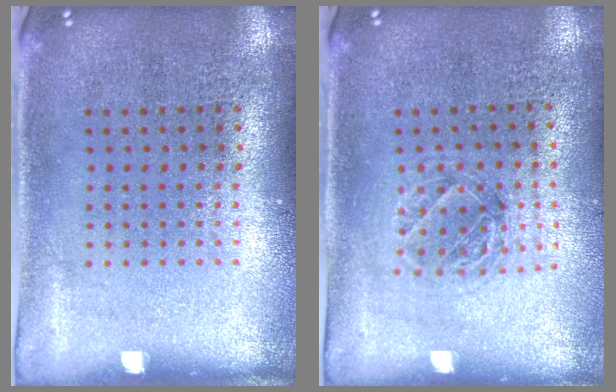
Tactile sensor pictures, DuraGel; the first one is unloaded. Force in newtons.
{"total": 1.1, "press": 1.1, "slide": 0.2}